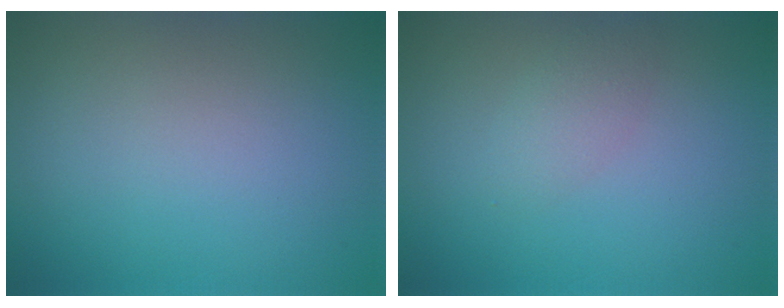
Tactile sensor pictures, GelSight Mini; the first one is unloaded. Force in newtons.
{"total": 1.6, "press": 1.6, "slide": 0.0}